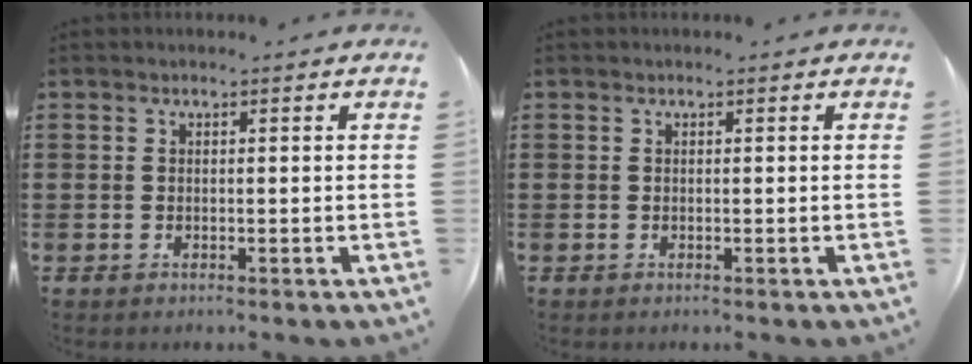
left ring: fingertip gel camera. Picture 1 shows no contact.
{"total": 0.0}